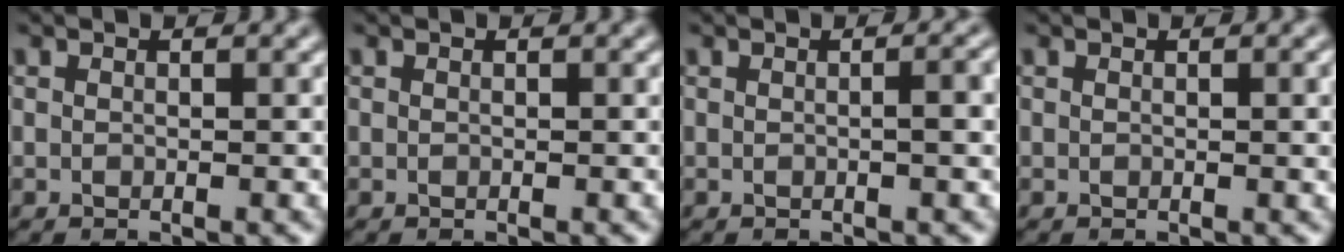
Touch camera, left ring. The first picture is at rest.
{"total": 0.0}
{"total": 2.3, "force": [0.0, 0.7, 2.2], "torque": [-0.024, 0.007, -0.001]}
{"total": 1.1, "force": [0.1, 0.3, 1.1], "torque": [-0.013, 0.002, 0.001]}